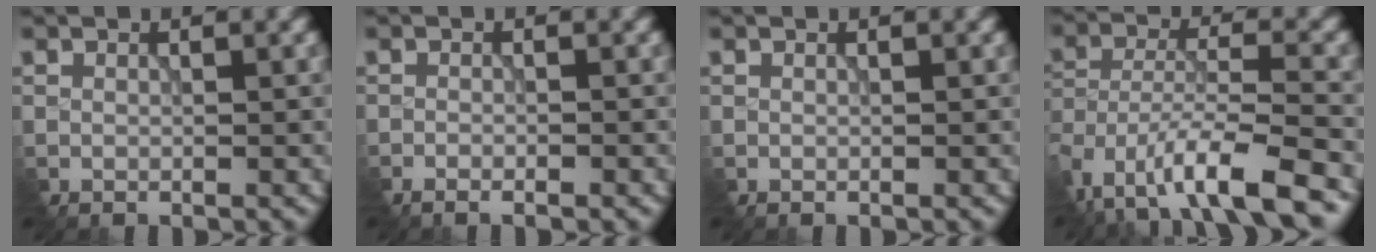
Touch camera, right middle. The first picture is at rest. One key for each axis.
{"total": 1.6, "fx": -1.3, "fy": 0.2, "fz": 0.9, "tx": -0.016, "ty": -0.003, "tz": -0.024}
{"total": 0.0}
{"total": 8.8, "fx": -6.2, "fy": 2.5, "fz": 5.6, "tx": -0.104, "ty": -0.011, "tz": -0.120}